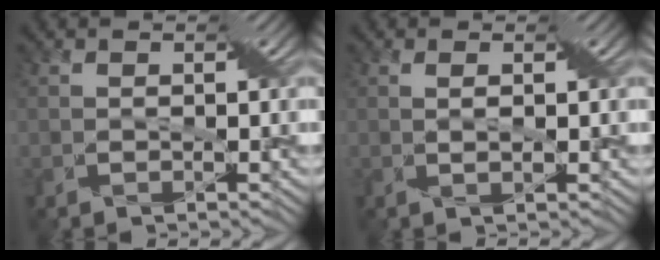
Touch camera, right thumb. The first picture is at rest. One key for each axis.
{"total": 1.8, "fx": 0.4, "fy": 0.2, "fz": 1.7, "tx": -0.026, "ty": 0.004, "tz": 0.012}